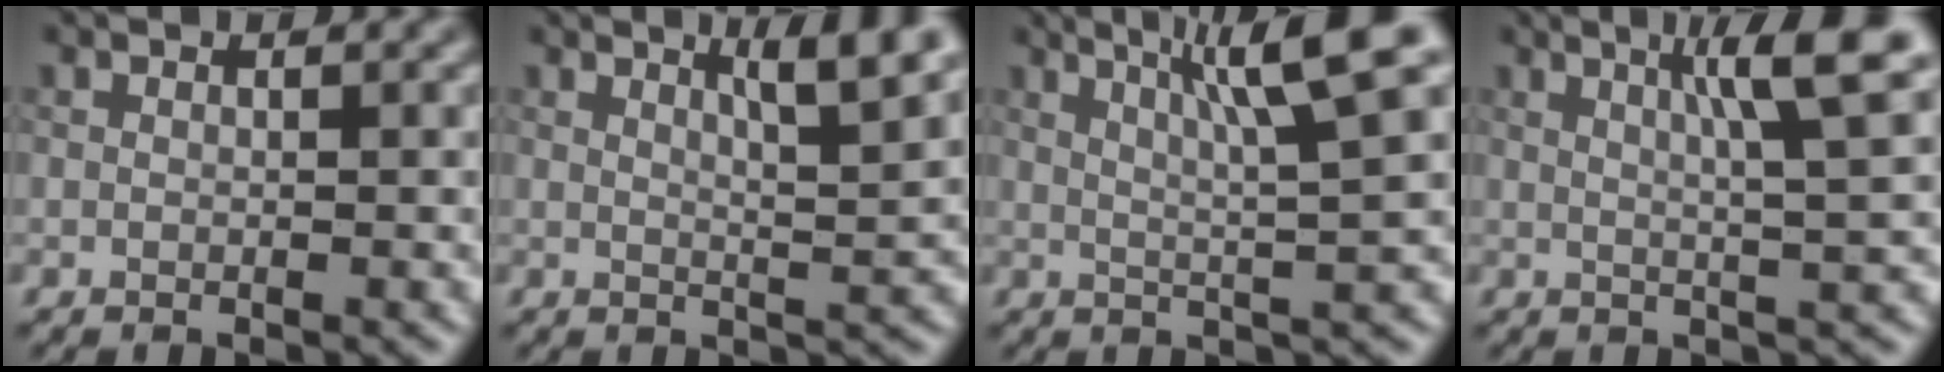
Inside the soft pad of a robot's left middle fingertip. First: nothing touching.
{"total": 4.8, "force": [2.8, 0.8, 3.9], "torque": [-0.048, 0.004, 0.042]}
{"total": 7.9, "force": [3.5, 0.9, 7.1], "torque": [-0.093, 0.017, 0.057]}
{"total": 7.1, "force": [2.8, 1.1, 6.5], "torque": [-0.079, 0.016, 0.041]}